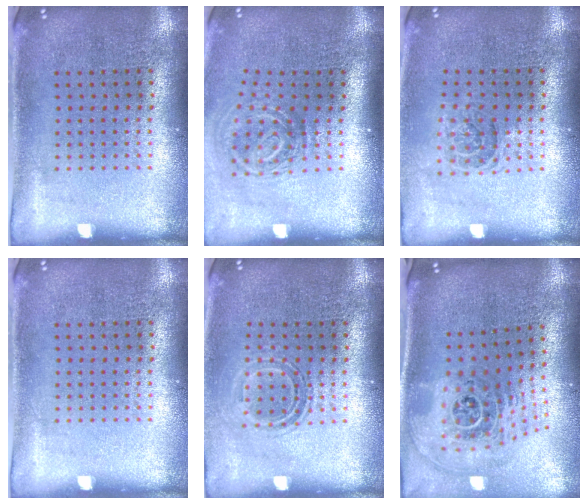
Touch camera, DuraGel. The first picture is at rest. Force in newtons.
{"total": 1.9, "press": 1.2, "slide": 1.5}
{"total": 1.1, "press": 1.0, "slide": 0.5}
{"total": 0.0}
{"total": 1.5, "press": 1.2, "slide": 1.0}
{"total": 2.6, "press": 1.8, "slide": 1.9}